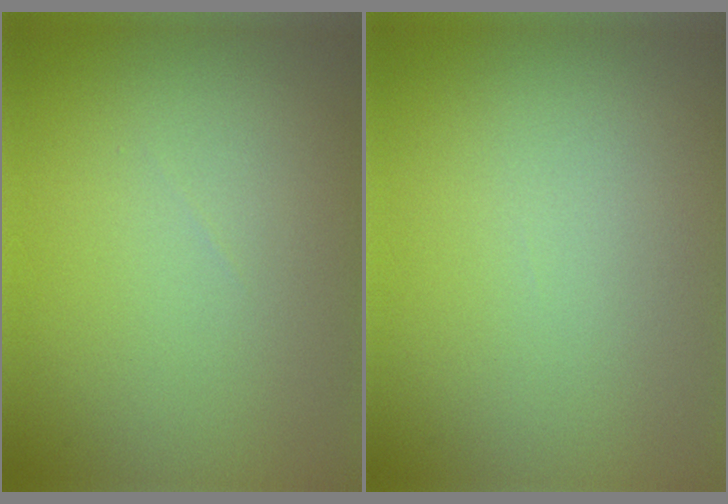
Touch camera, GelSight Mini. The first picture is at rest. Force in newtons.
{"total": 0.0}